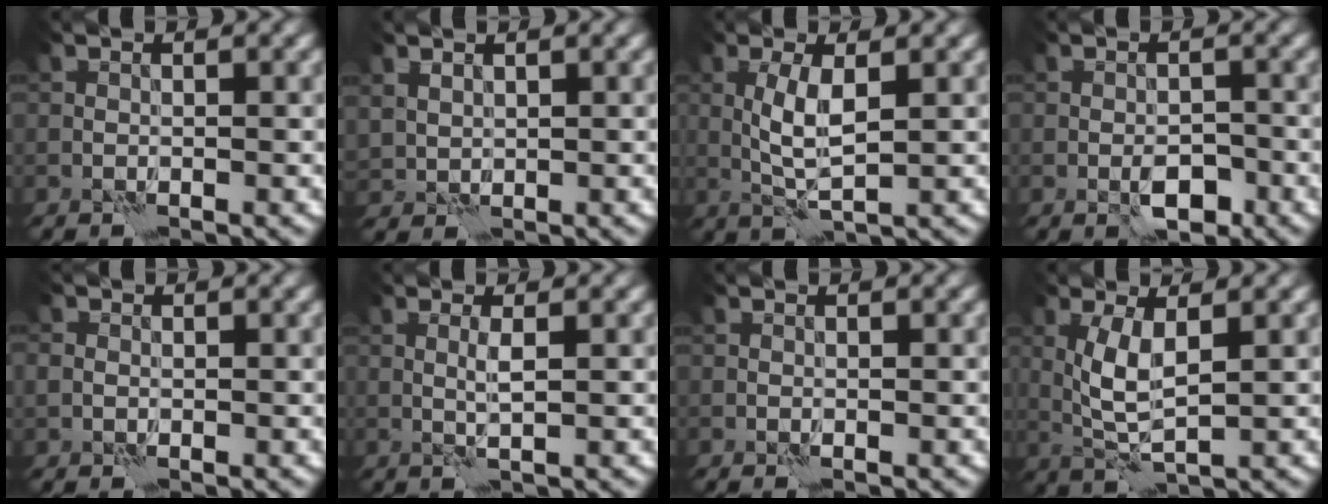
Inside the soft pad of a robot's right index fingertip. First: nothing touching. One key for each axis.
{"total": 1.4, "fx": 1.1, "fy": 0.8, "fz": 0.4, "tx": -0.014, "ty": -0.001, "tz": 0.025}
{"total": 3.4, "fx": 0.4, "fy": 0.8, "fz": 3.3, "tx": -0.074, "ty": 0.002, "tz": 0.009}
{"total": 2.8, "fx": -1.4, "fy": 1.3, "fz": 2.1, "tx": -0.030, "ty": 0.002, "tz": -0.022}
{"total": 1.2, "fx": 0.0, "fy": 1.1, "fz": 0.5, "tx": -0.003, "ty": -0.001, "tz": -0.004}
{"total": 1.3, "fx": 0.4, "fy": -0.1, "fz": 1.2, "tx": -0.030, "ty": 0.002, "tz": 0.005}
{"total": 0.0}
{"total": 4.0, "fx": 0.9, "fy": 1.2, "fz": 3.7, "tx": -0.086, "ty": -0.001, "tz": 0.020}